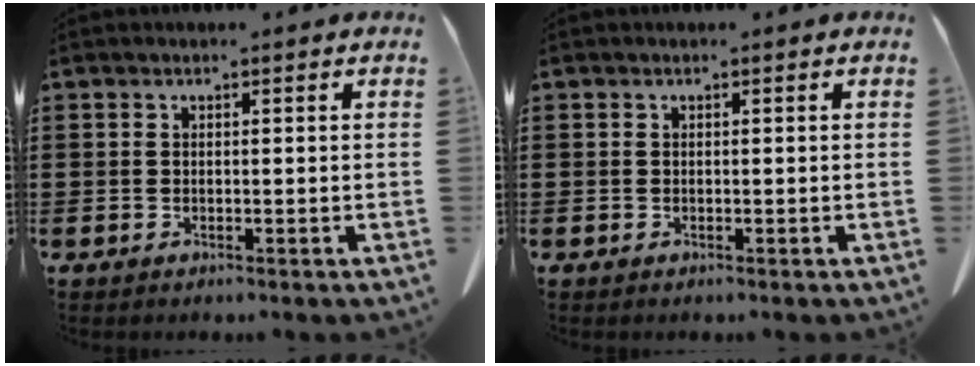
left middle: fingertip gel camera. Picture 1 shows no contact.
{"total": 0.0}